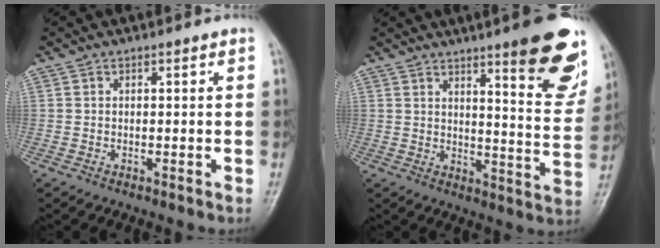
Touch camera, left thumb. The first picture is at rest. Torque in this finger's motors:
{"motor_torque": [2.20, 1.35, 1.44, -1.07, 0.13]}